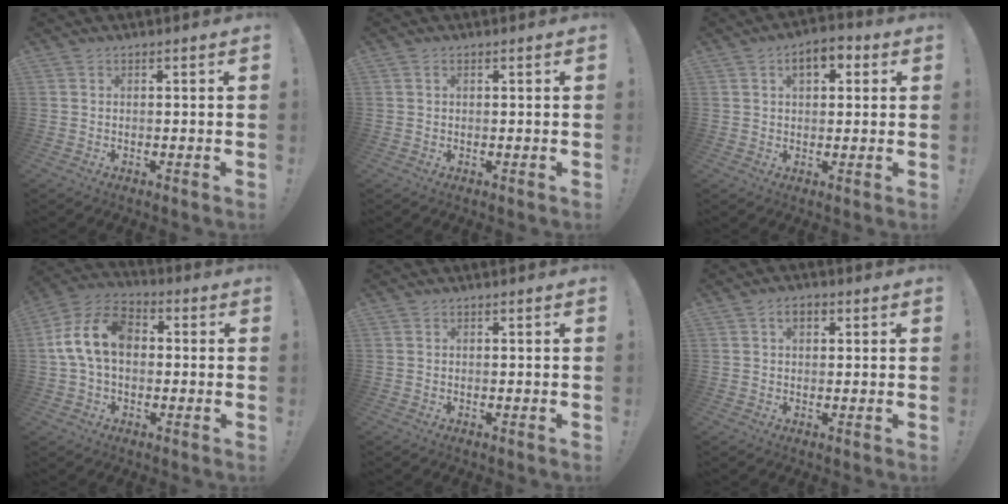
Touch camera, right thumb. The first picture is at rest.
{"total": 0.5, "force": [0.3, 0.4, 0.3], "torque": [-0.007, 0.003, 0.005]}
{"total": 6.2, "force": [2.4, 3.7, 4.4], "torque": [-0.055, 0.001, 0.037]}
{"total": 14.2, "force": [1.0, 9.7, 10.4], "torque": [-0.200, 0.017, 0.018]}
{"total": 0.0}
{"total": 3.3, "force": [1.0, 2.0, 2.4], "torque": [-0.041, 0.005, 0.016]}